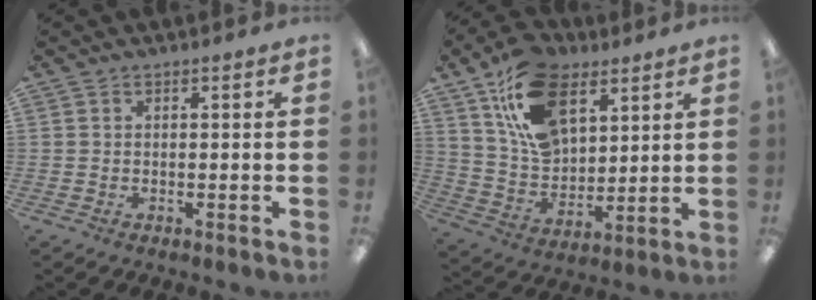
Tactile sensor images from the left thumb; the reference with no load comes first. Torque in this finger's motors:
{"motor_torque": [0.37, 0.40, -0.04, -0.21, 0.14]}